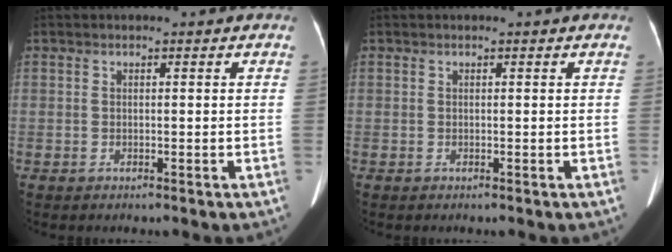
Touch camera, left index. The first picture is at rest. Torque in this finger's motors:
{"motor_torque": [-0.25, 0.09, 0.00, 0.00]}